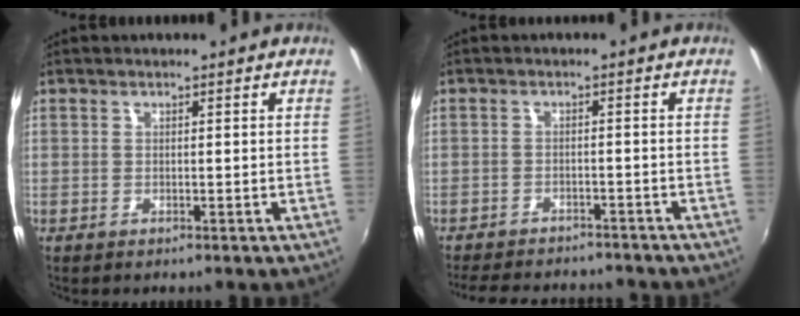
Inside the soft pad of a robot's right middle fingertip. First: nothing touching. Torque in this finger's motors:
{"motor_torque": [1.00, -1.14, 0.09, 0.03]}